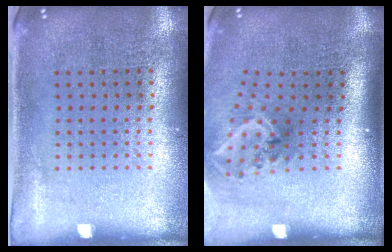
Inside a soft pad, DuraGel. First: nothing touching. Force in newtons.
{"total": 2.1, "press": 1.4, "slide": 1.5}